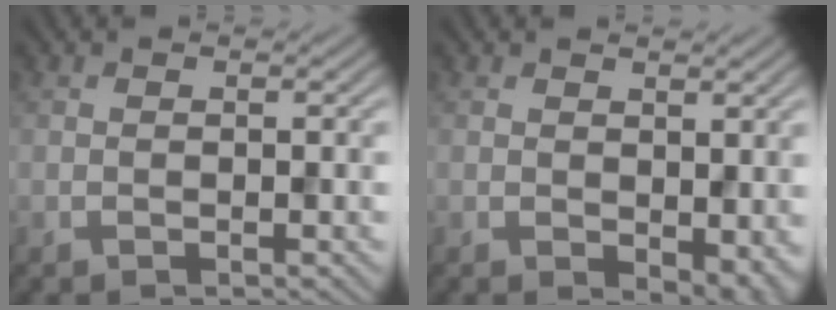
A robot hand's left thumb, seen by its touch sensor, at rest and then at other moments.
{"total": 4.2, "force": [-0.3, 2.5, 3.3], "torque": [-0.047, -0.015, 0.003]}